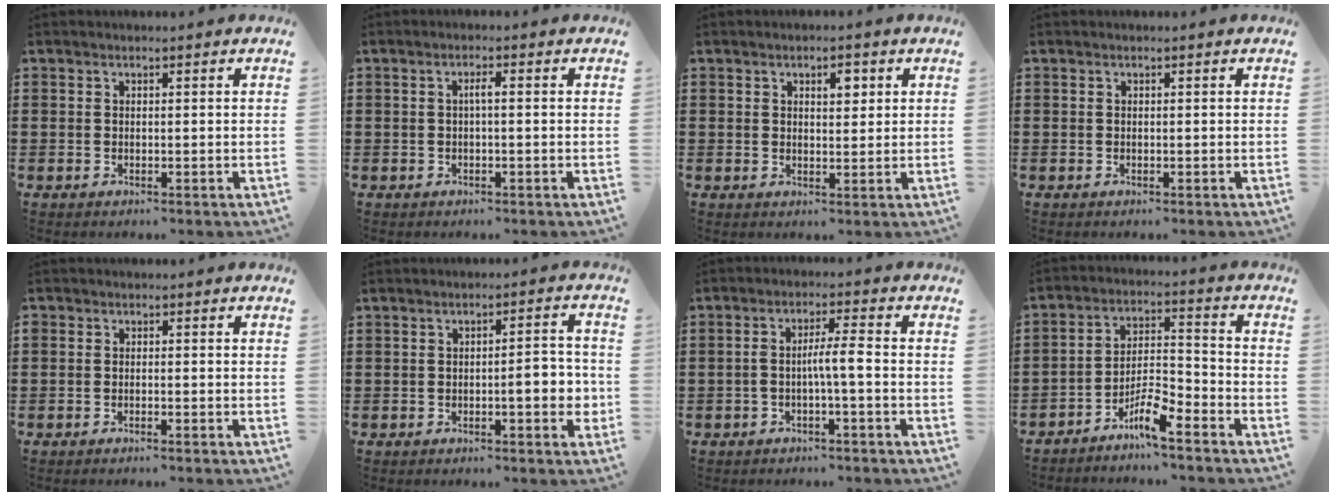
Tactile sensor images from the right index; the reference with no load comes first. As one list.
[{"total": 1.6, "force": [-0.2, 0.2, 1.6], "torque": [-0.030, 0.001, -0.006]}, {"total": 2.9, "force": [1.3, 1.4, 2.2], "torque": [-0.031, 0.001, 0.018]}, {"total": 0.0}, {"total": 0.8, "force": [-0.8, 0.0, 0.0], "torque": [-0.003, 0.001, -0.017]}, {"total": 4.6, "force": [-1.1, 1.1, 4.3], "torque": [-0.056, 0.001, -0.024]}, {"total": 3.8, "force": [-1.0, 0.2, 3.7], "torque": [-0.068, 0.001, -0.022]}, {"total": 6.4, "force": [-4.9, 1.5, 3.8], "torque": [-0.078, 0.007, -0.094]}]